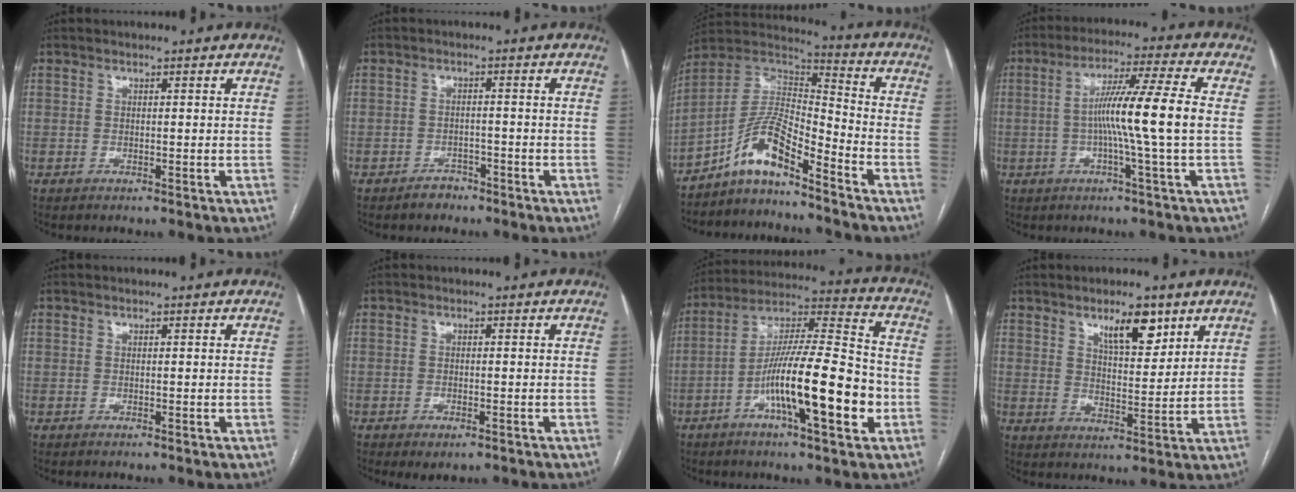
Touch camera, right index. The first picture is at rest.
{"total": 2.5, "force": [-1.9, 1.5, 0.3], "torque": [-0.005, 0.006, -0.028]}
{"total": 10.4, "force": [-7.6, 1.8, 6.9], "torque": [-0.139, 0.028, -0.140]}
{"total": 10.8, "force": [-0.7, -1.7, 10.7], "torque": [-0.187, 0.006, -0.015]}
{"total": 0.0}
{"total": 2.6, "force": [-1.6, 1.1, 1.7], "torque": [-0.024, -0.003, -0.014]}
{"total": 18.3, "force": [-5.5, 2.3, 17.3], "torque": [-0.301, 0.001, -0.091]}
{"total": 7.6, "force": [4.7, 2.6, 5.4], "torque": [-0.087, -0.003, 0.079]}